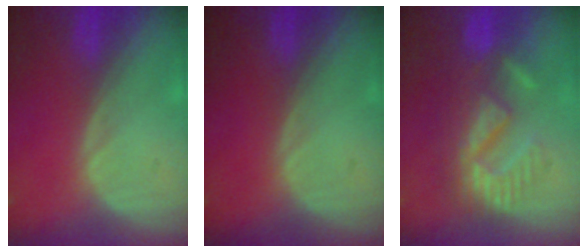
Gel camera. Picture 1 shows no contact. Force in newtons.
{"total": 0.0}
{"total": 8.8, "press": 8.7, "slide": 1.7}